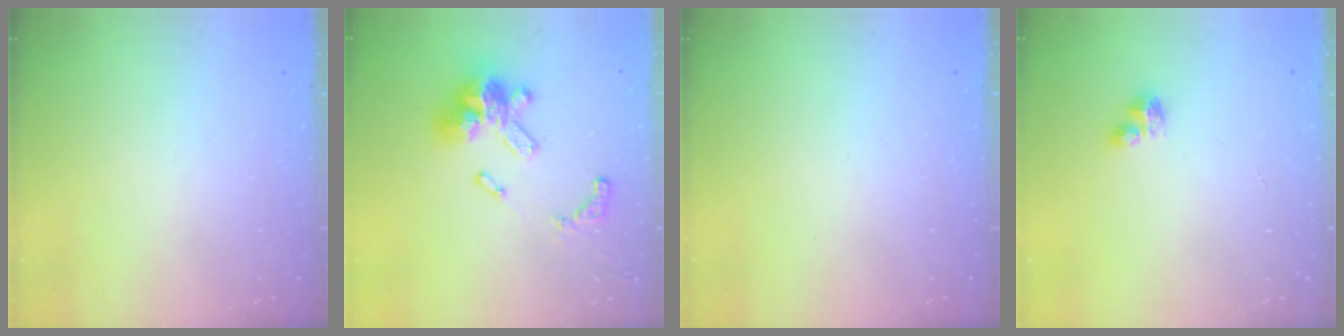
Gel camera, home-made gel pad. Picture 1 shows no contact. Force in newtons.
{"total": 17.1, "press": 17.0, "slide": 1.7}
{"total": 0.0}
{"total": 3.7, "press": 3.7, "slide": 0.4}